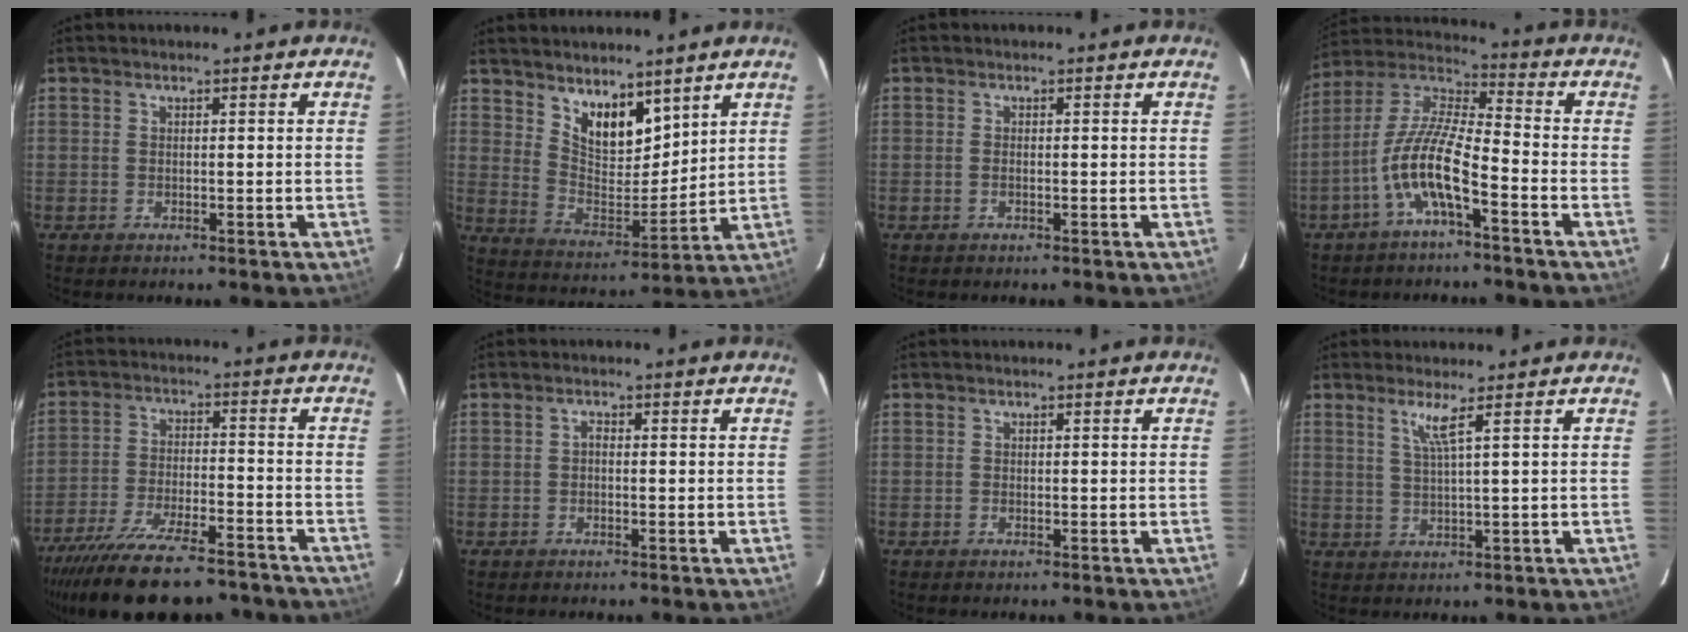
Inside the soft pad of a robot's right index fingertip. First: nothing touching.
{"total": 10.7, "force": [7.5, 5.0, 5.7], "torque": [-0.091, -0.005, 0.145]}
{"total": 0.6, "force": [-0.2, 0.3, 0.5], "torque": [-0.013, 0.000, -0.005]}
{"total": 11.5, "force": [-5.3, 2.3, 9.9], "torque": [-0.208, 0.006, -0.104]}
{"total": 24.7, "force": [-20.7, 6.7, 11.7], "torque": [-0.227, -0.035, -0.305]}
{"total": 0.7, "force": [-0.3, 0.5, 0.5], "torque": [-0.008, 0.005, -0.007]}
{"total": 0.0}
{"total": 3.2, "force": [1.8, -0.9, 2.5], "torque": [-0.046, -0.008, 0.035]}